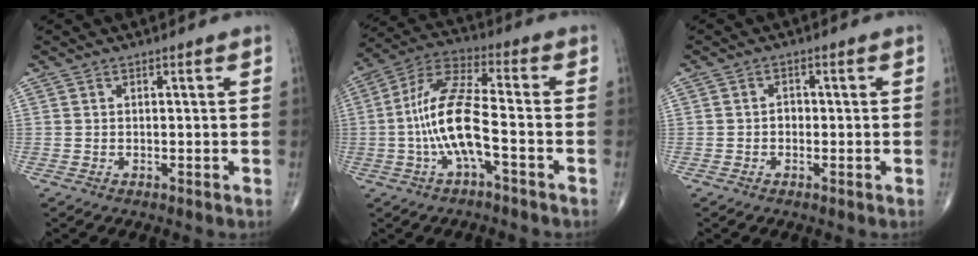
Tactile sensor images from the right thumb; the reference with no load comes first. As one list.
[{"total": 12.8, "force": [-2.9, 3.6, 11.9], "torque": [-0.259, 0.043, -0.058]}, {"total": 1.5, "force": [-0.4, 1.2, 0.8], "torque": [-0.005, 0.005, -0.010]}]